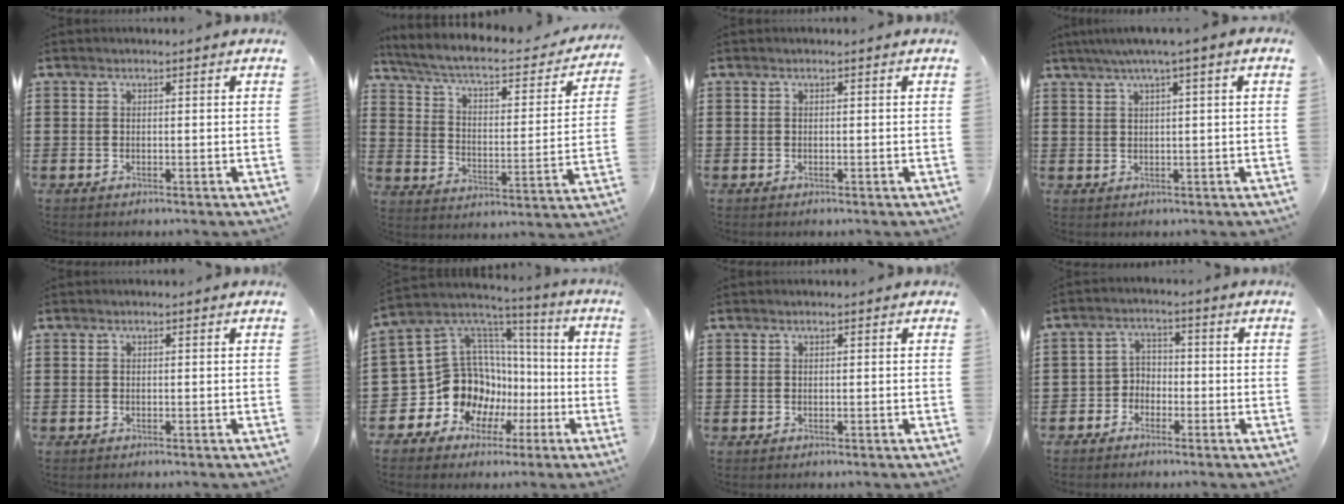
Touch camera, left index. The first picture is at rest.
{"total": 5.1, "force": [3.9, 0.9, 3.2], "torque": [-0.080, -0.033, 0.058]}
{"total": 0.0}
{"total": 2.5, "force": [1.0, -0.3, 2.3], "torque": [-0.045, -0.001, 0.015]}
{"total": 0.0}
{"total": 15.1, "force": [-4.1, 13.2, 5.9], "torque": [-0.163, -0.017, -0.055]}
{"total": 0.0}
{"total": 3.3, "force": [-2.5, 2.2, 0.2], "torque": [-0.016, 0.008, -0.055]}